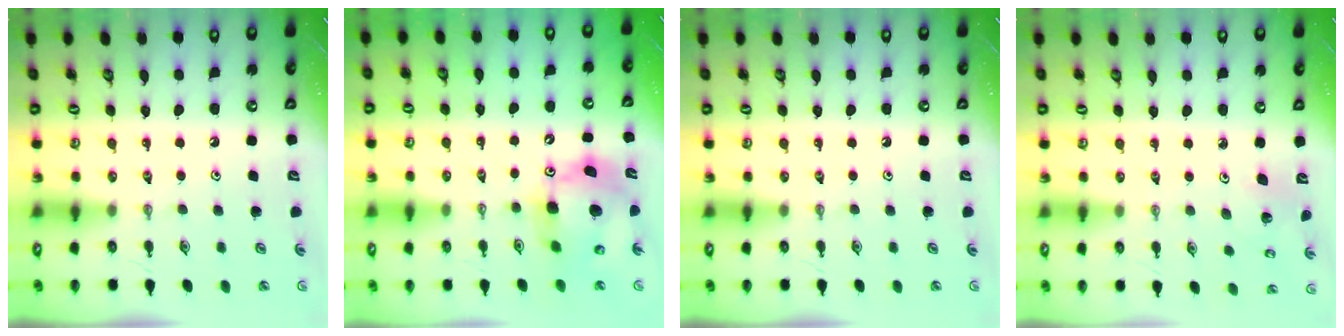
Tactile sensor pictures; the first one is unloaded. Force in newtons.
{"total": 13.4, "press": 13.3, "slide": 1.4}
{"total": 0.0}
{"total": 2.3, "press": 2.3, "slide": 0.2}